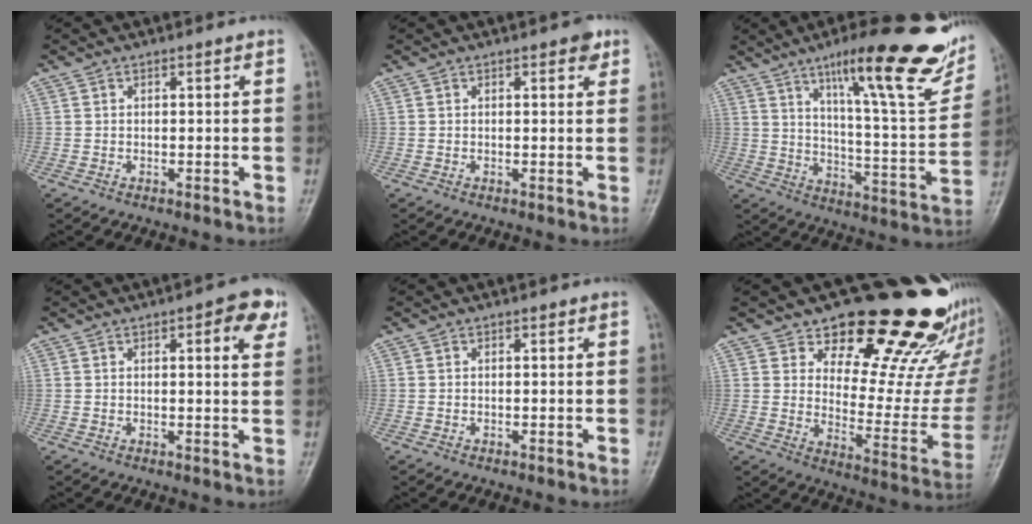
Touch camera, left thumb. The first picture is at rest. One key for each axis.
{"total": 1.9, "fx": 1.0, "fy": 1.0, "fz": 1.3, "tx": -0.006, "ty": -0.002, "tz": 0.010}
{"total": 24.9, "fx": 14.5, "fy": 5.1, "fz": 19.6, "tx": -0.245, "ty": -0.049, "tz": 0.217}
{"total": 6.0, "fx": 2.6, "fy": 2.0, "fz": 5.1, "tx": -0.046, "ty": -0.005, "tz": 0.024}
{"total": 0.0}
{"total": 23.8, "fx": 18.5, "fy": 8.9, "fz": 11.9, "tx": -0.106, "ty": -0.136, "tz": 0.246}